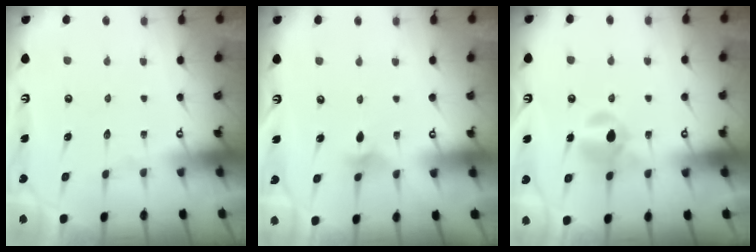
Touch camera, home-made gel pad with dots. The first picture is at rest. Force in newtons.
{"total": 2.7, "press": 2.6, "slide": 0.6}
{"total": 7.8, "press": 7.7, "slide": 0.7}